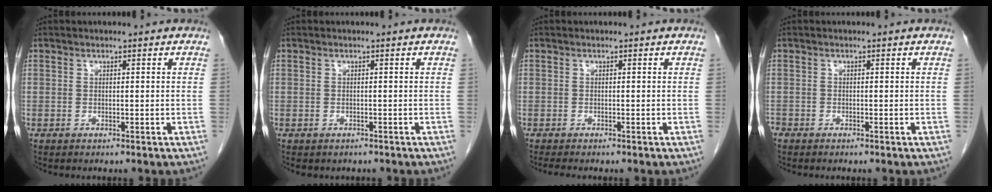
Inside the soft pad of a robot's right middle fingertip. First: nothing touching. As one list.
[{"total": 1.5, "force": [-1.2, 0.8, 0.2], "torque": [-0.011, 0.000, -0.014]}, {"total": 2.1, "force": [-1.8, 0.3, 1.0], "torque": [-0.018, -0.006, -0.024]}, {"total": 1.0, "force": [-0.9, 0.5, 0.2], "torque": [-0.009, 0.000, -0.017]}]